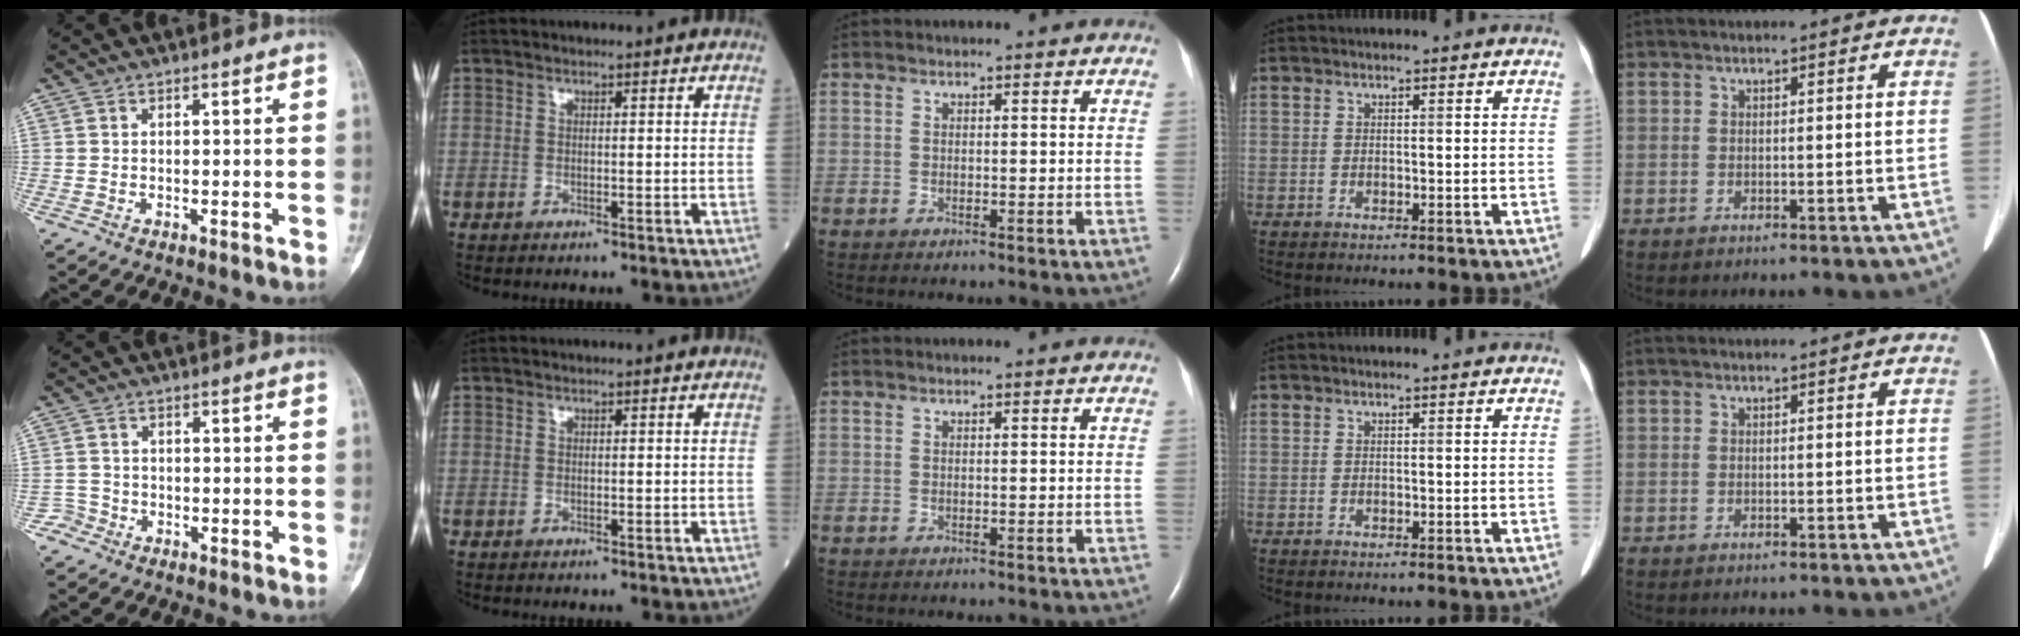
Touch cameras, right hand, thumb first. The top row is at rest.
{"thumb": {"total": 2.0, "force": [-1.3, 1.4, -0.5], "torque": [0.018, 0.007, -0.031]}}